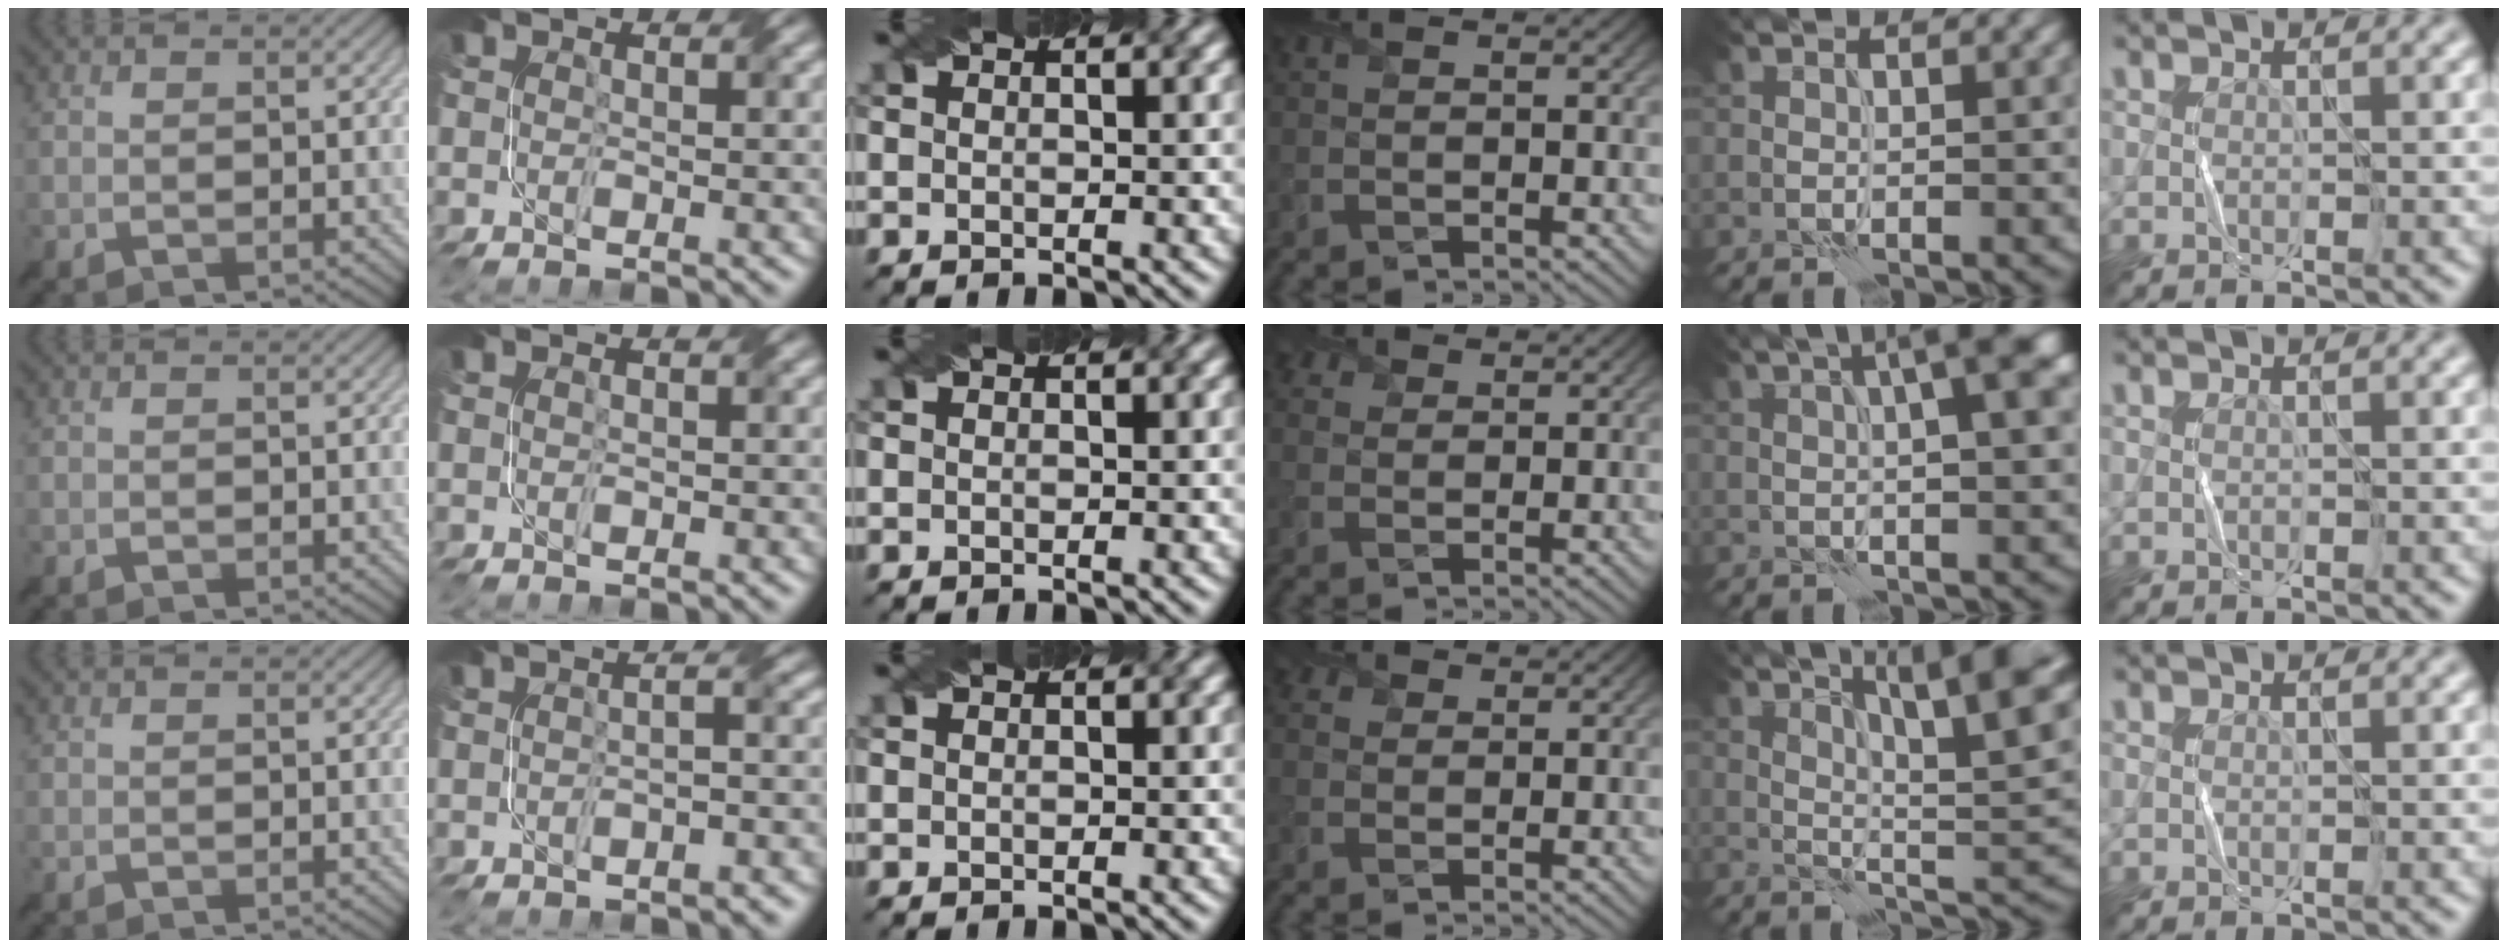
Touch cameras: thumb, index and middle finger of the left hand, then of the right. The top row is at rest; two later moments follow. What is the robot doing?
{"motion": "fold", "object": "bubble wrap"}